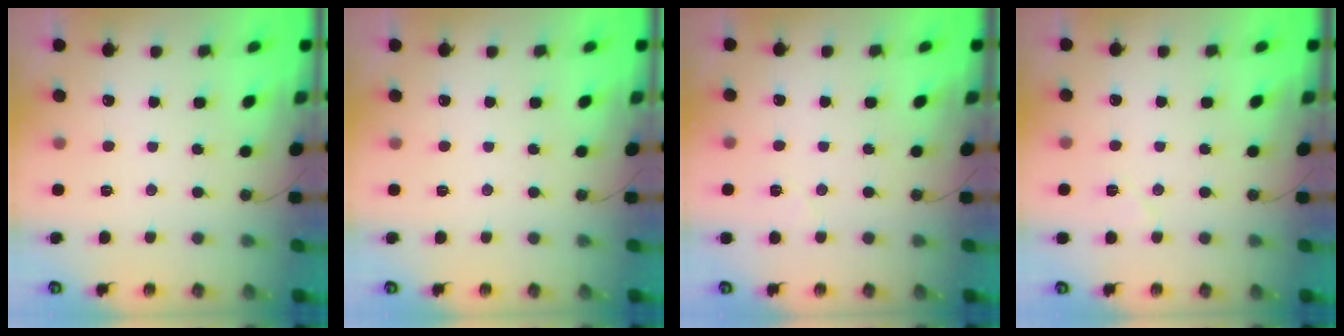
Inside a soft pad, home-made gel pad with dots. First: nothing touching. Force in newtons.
{"total": 0.0}
{"total": 3.4, "press": 2.9, "slide": 1.8}
{"total": 4.8, "press": 4.3, "slide": 2.1}